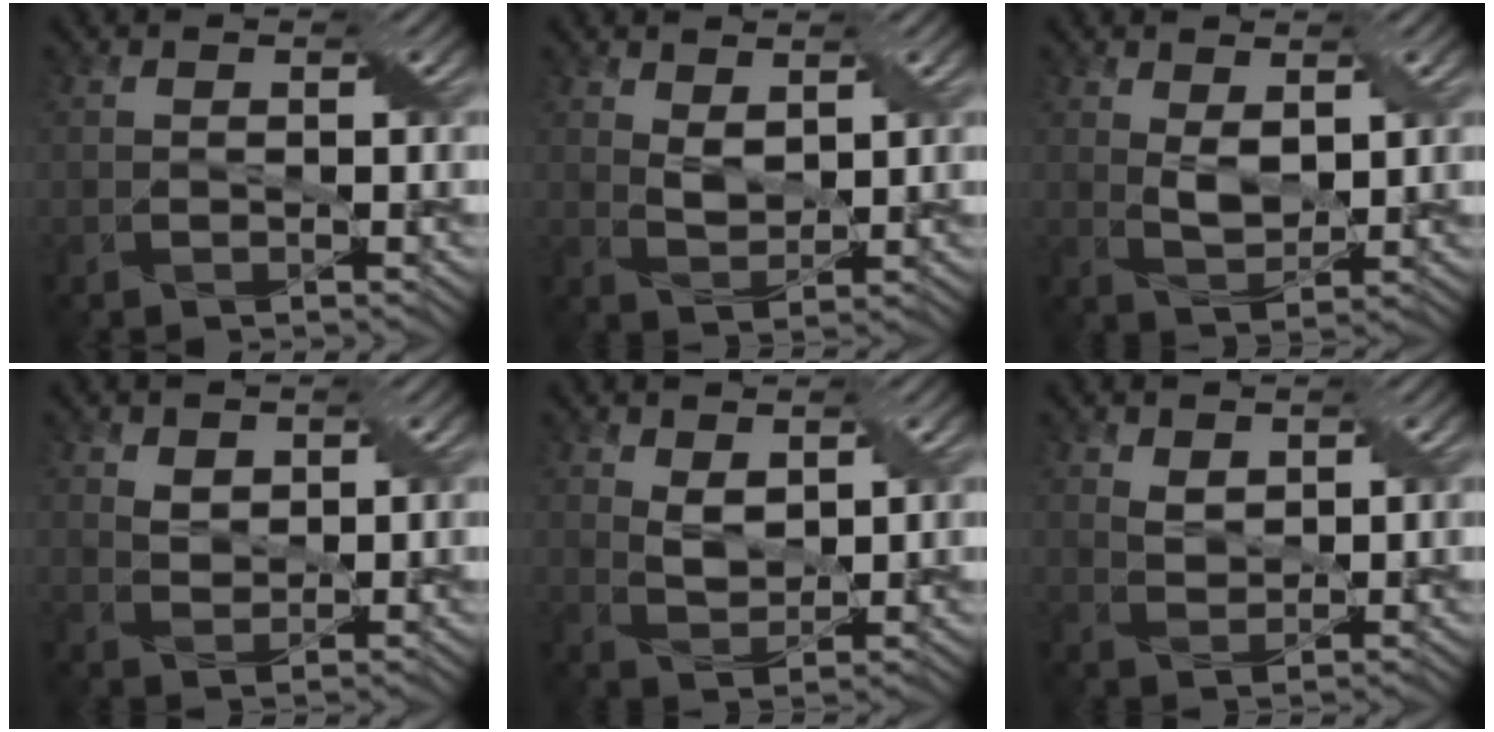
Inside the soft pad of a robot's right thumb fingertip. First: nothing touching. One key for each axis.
{"total": 2.8, "fx": 1.7, "fy": 1.3, "fz": 1.8, "tx": -0.045, "ty": -0.005, "tz": 0.036}
{"total": 3.4, "fx": 1.3, "fy": 1.7, "fz": 2.7, "tx": -0.064, "ty": -0.005, "tz": 0.027}
{"total": 2.1, "fx": 1.2, "fy": 1.4, "fz": 1.0, "tx": -0.027, "ty": -0.004, "tz": 0.026}
{"total": 3.1, "fx": 1.8, "fy": 1.5, "fz": 2.0, "tx": -0.051, "ty": -0.006, "tz": 0.039}
{"total": 2.1, "fx": 1.4, "fy": 1.2, "fz": 1.2, "tx": -0.030, "ty": -0.005, "tz": 0.031}